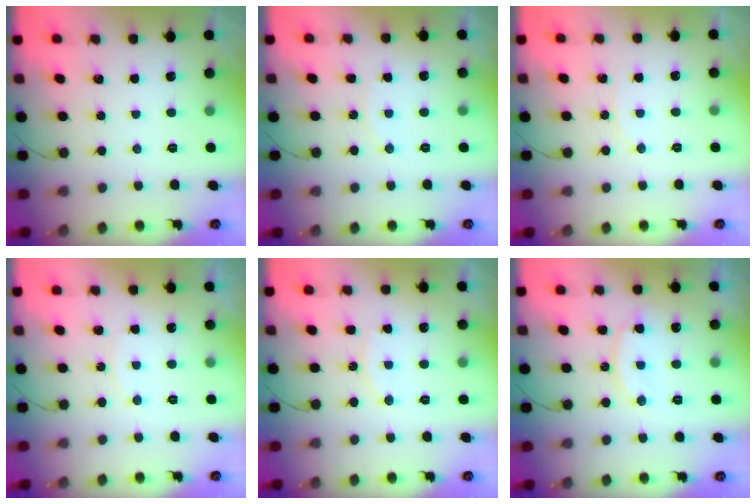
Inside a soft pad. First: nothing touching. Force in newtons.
{"total": 6.3, "press": 6.3, "slide": 0.5}
{"total": 4.2, "press": 4.1, "slide": 0.5}
{"total": 3.9, "press": 3.9, "slide": 0.4}
{"total": 7.1, "press": 7.0, "slide": 0.4}
{"total": 11.0, "press": 11.0, "slide": 0.8}